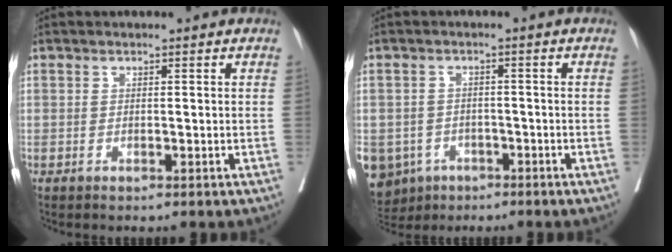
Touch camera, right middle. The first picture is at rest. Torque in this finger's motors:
{"motor_torque": [0.71, 0.00, 1.05, 0.21]}